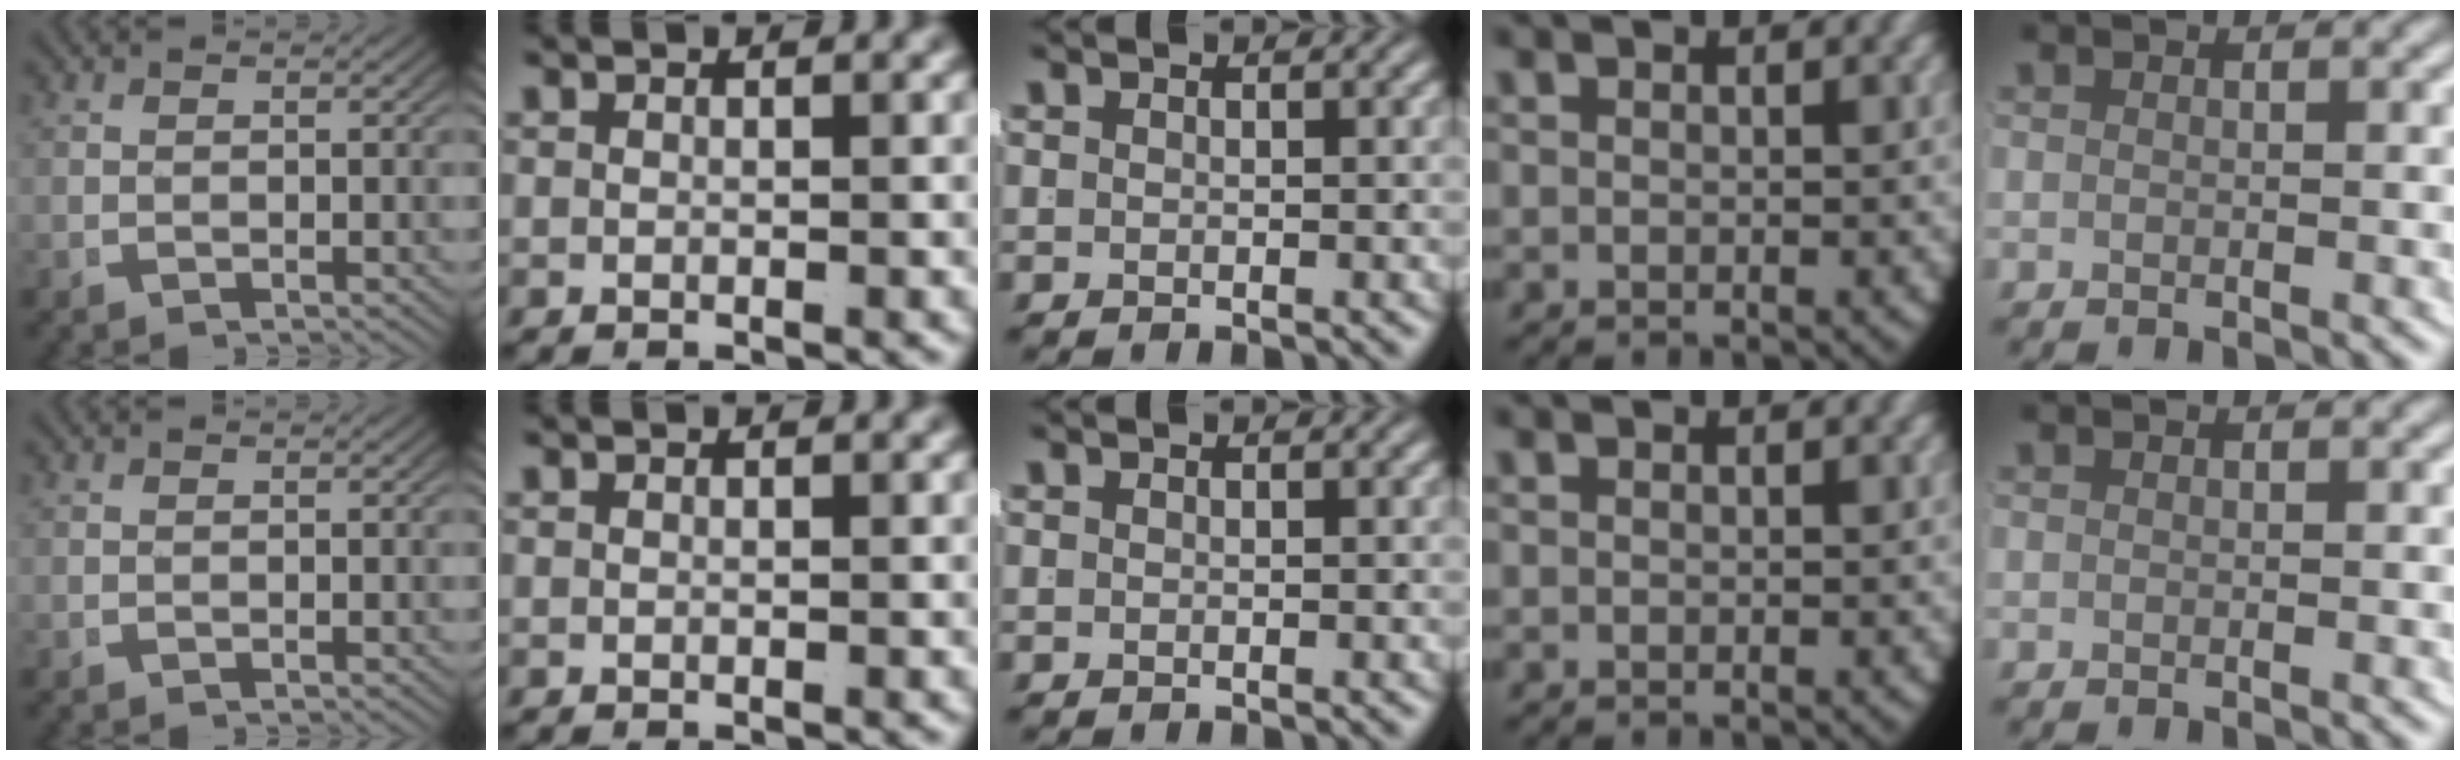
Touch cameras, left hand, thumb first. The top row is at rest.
{}